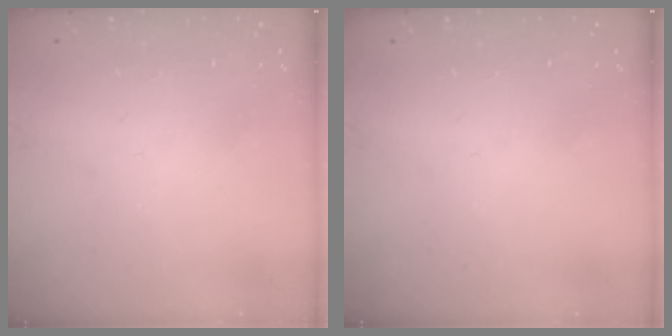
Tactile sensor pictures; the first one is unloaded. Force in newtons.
{"total": 0.0}